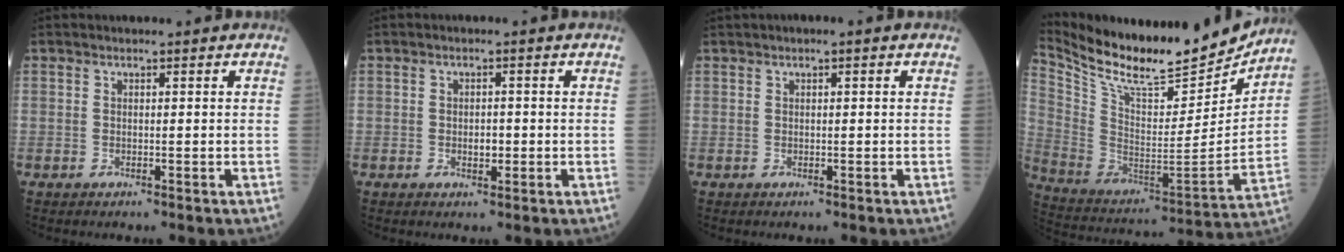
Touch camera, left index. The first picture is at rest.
{"total": 1.6, "force": [-0.5, 1.0, 1.3], "torque": [-0.019, -0.002, -0.007]}
{"total": 0.9, "force": [0.4, 0.1, 0.9], "torque": [-0.013, 0.007, 0.005]}
{"total": 22.6, "force": [20.2, 4.3, 9.0], "torque": [-0.179, -0.039, 0.328]}